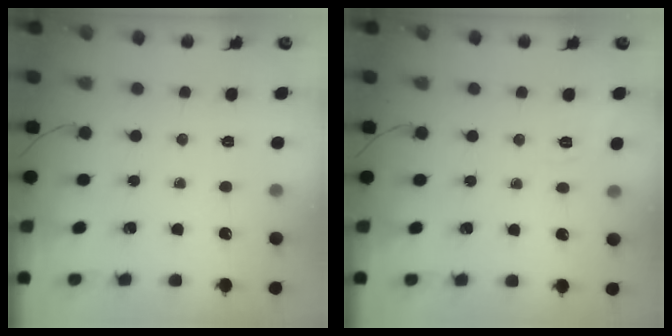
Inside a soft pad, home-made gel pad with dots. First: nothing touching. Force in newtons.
{"total": 2.3, "press": 1.2, "slide": 1.9}